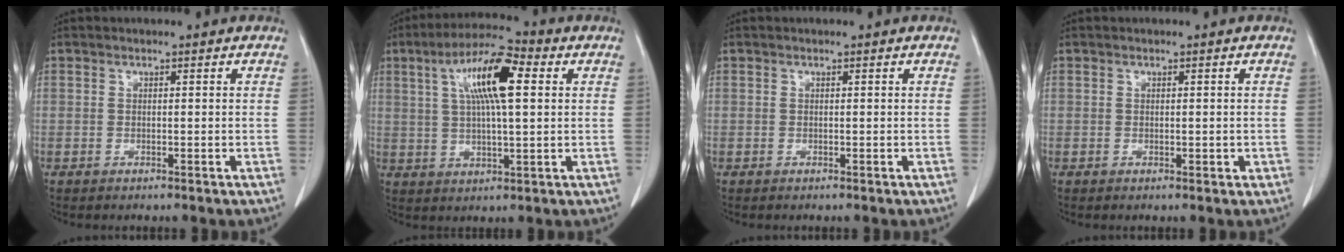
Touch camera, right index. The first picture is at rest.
{"total": 11.8, "force": [3.5, 2.2, 11.0], "torque": [-0.204, 0.022, 0.058]}
{"total": 0.0}
{"total": 1.1, "force": [-0.1, 0.5, 1.0], "torque": [-0.017, -0.002, 0.003]}